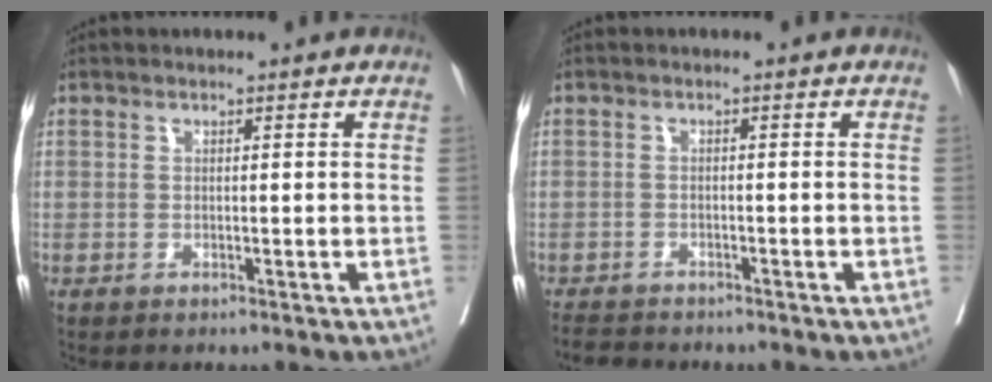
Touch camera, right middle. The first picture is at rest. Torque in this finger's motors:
{"motor_torque": [0.05, -0.06, 0.03, 0.01]}